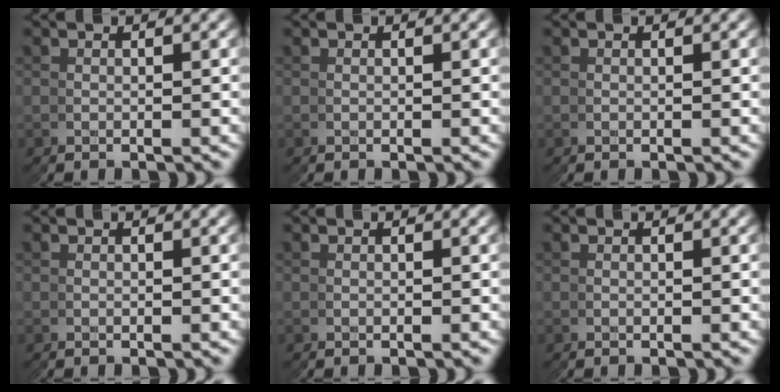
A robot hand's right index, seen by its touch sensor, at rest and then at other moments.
{"total": 0.0}
{"total": 0.0}
{"total": 0.0}
{"total": 0.0}
{"total": 0.0}